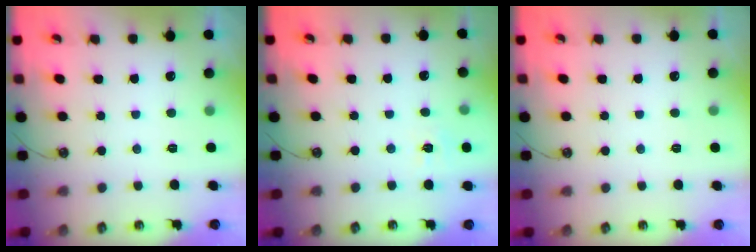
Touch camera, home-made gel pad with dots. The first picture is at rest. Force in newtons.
{"total": 5.6, "press": 5.6, "slide": 0.7}
{"total": 0.0}